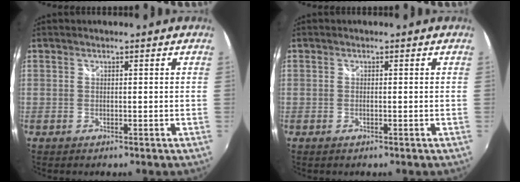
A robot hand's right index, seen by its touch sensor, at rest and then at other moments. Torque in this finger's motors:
{"motor_torque": [0.04, 0.04, 0.04, 0.02]}